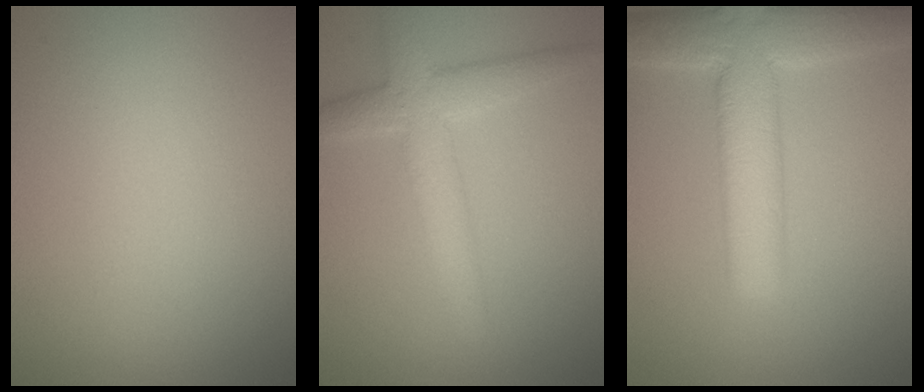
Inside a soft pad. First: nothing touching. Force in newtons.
{"total": 4.3, "press": 4.3, "slide": 0.1}
{"total": 7.7, "press": 7.7, "slide": 0.4}